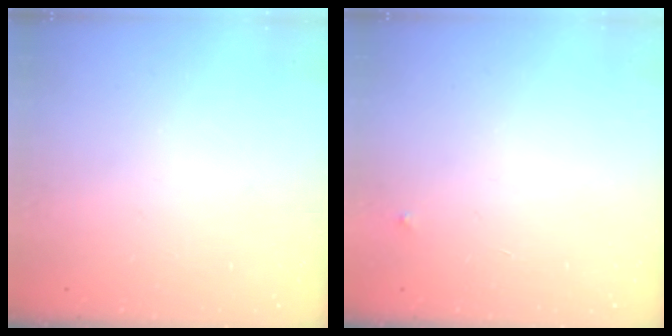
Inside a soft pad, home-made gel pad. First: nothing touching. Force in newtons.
{"total": 2.5, "press": 2.4, "slide": 0.4}